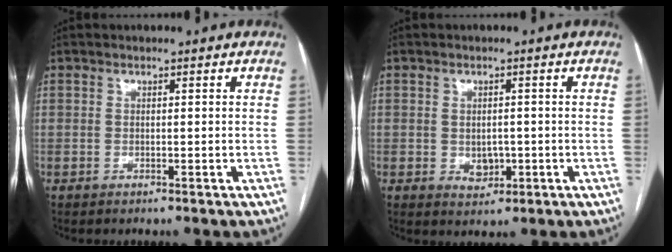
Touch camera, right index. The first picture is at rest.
{"total": 3.0, "force": [-0.5, 2.3, 1.9], "torque": [-0.026, 0.001, 0.002]}